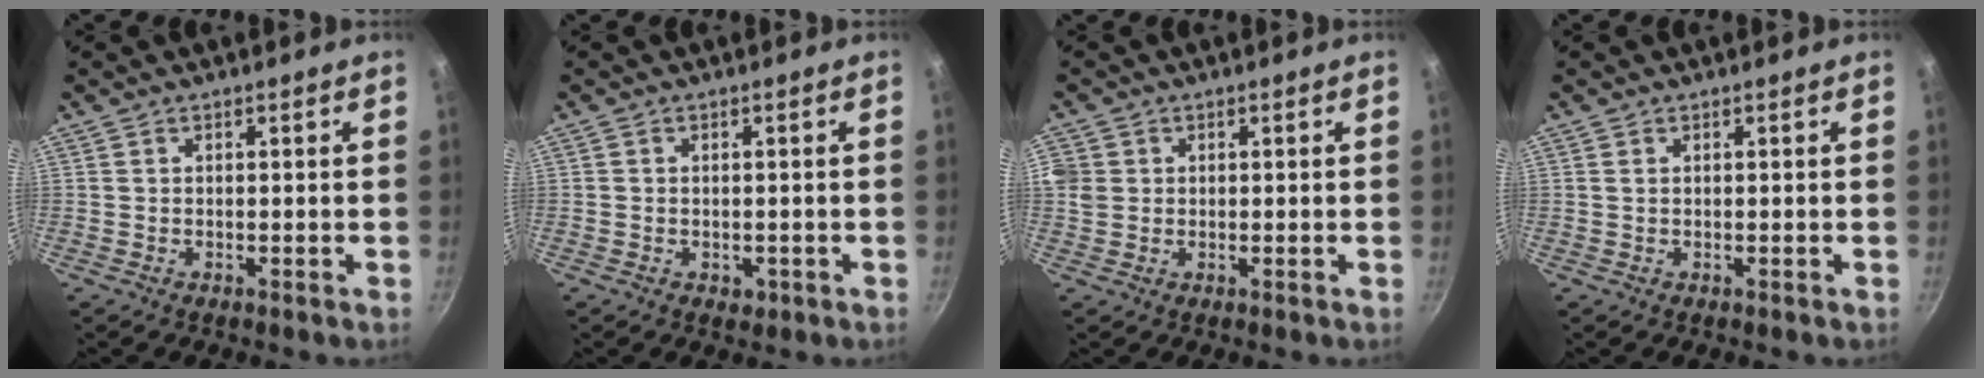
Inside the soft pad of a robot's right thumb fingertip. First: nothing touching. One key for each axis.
{"total": 1.9, "fx": -0.5, "fy": 1.5, "fz": 0.9, "tx": -0.011, "ty": 0.000, "tz": -0.006}
{"total": 4.9, "fx": 0.8, "fy": 4.3, "fz": 2.2, "tx": -0.039, "ty": 0.001, "tz": 0.015}
{"total": 0.7, "fx": 0.2, "fy": 0.5, "fz": 0.5, "tx": -0.011, "ty": 0.001, "tz": 0.004}